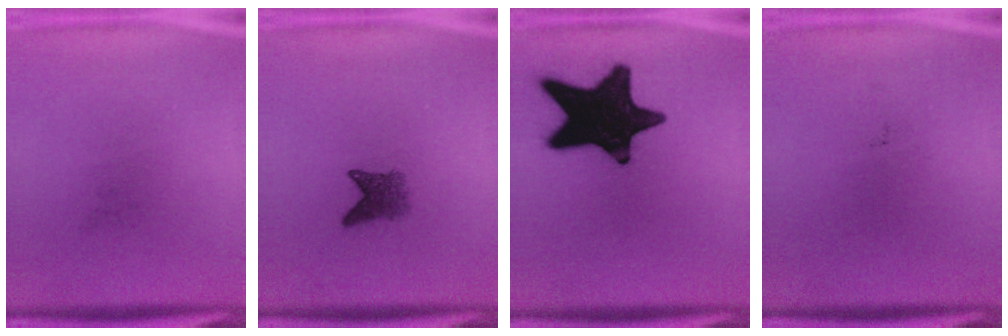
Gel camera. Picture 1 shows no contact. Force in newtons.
{"total": 2.8}
{"total": 19.3}
{"total": 0.0}